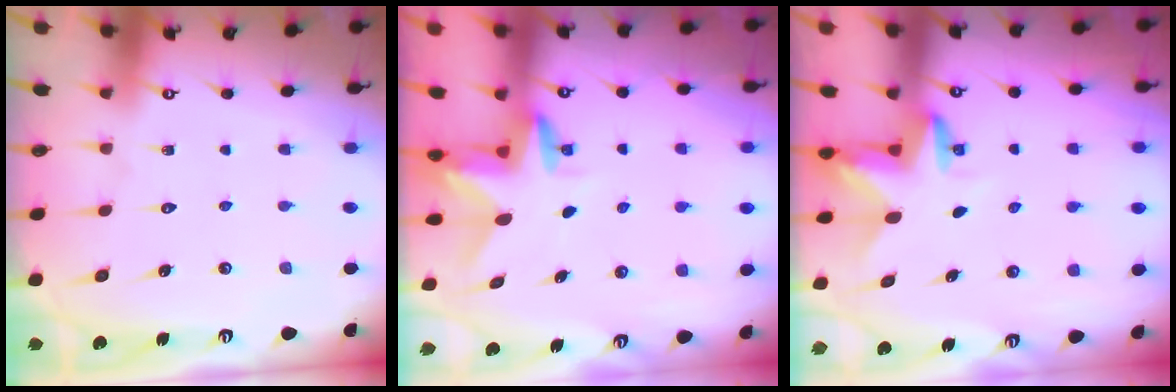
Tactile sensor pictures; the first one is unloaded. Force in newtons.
{"total": 2.9, "press": 2.9, "slide": 0.2}
{"total": 3.2, "press": 3.2, "slide": 0.1}